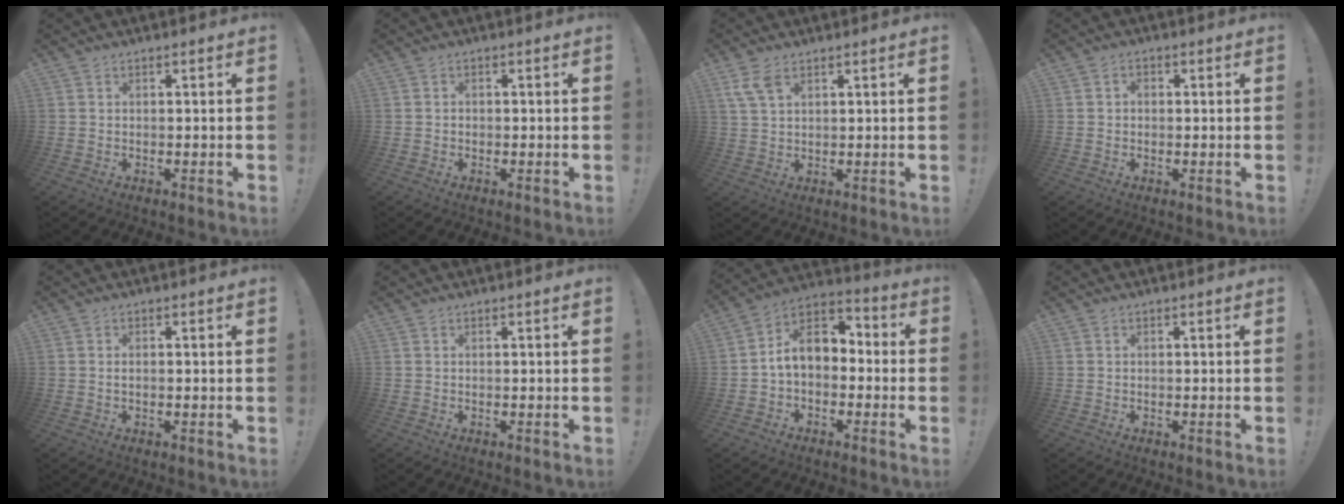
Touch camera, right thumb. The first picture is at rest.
{"total": 0.9, "force": [-0.6, 0.5, 0.4], "torque": [-0.006, 0.003, -0.010]}
{"total": 6.0, "force": [3.4, 3.0, 4.0], "torque": [-0.079, -0.004, 0.067]}
{"total": 1.7, "force": [-0.4, 1.4, 0.9], "torque": [-0.022, 0.009, -0.008]}
{"total": 0.8, "force": [-0.3, 0.3, 0.6], "torque": [-0.018, 0.003, -0.003]}
{"total": 0.0}
{"total": 10.2, "force": [0.0, 7.4, 7.1], "torque": [-0.109, 0.012, 0.007]}
{"total": 0.0}